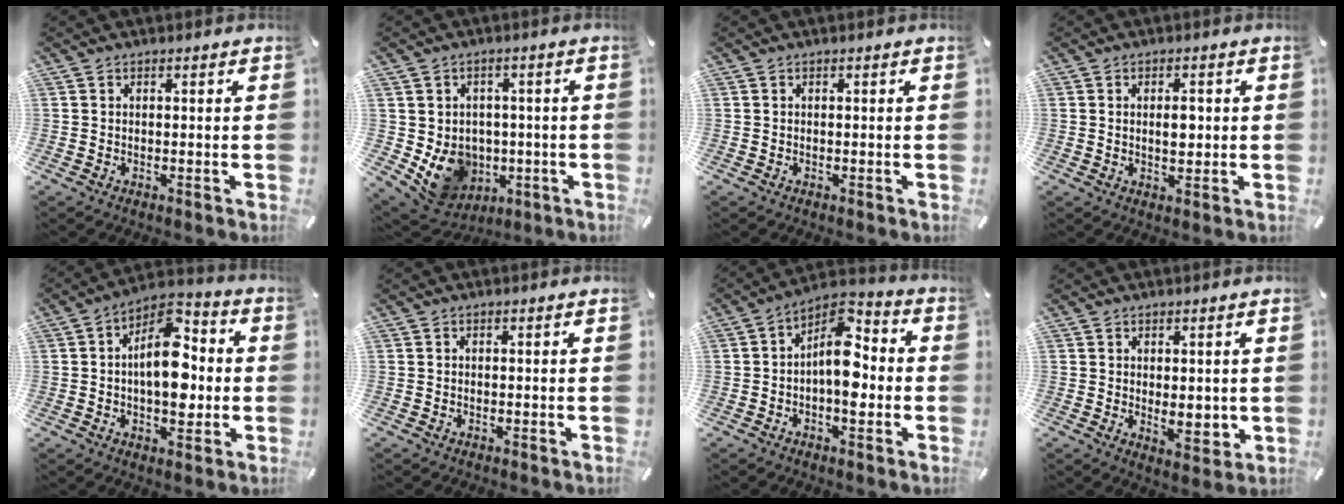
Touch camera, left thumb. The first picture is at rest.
{"total": 10.3, "force": [-1.4, 9.3, 4.0], "torque": [-0.081, -0.009, -0.017]}
{"total": 0.0}
{"total": 4.4, "force": [0.3, 2.4, 3.7], "torque": [-0.050, -0.004, -0.001]}
{"total": 14.3, "force": [0.4, 8.3, 11.7], "torque": [-0.176, -0.014, 0.006]}
{"total": 0.0}
{"total": 10.4, "force": [-0.2, 5.9, 8.5], "torque": [-0.130, -0.018, -0.005]}
{"total": 4.3, "force": [0.8, 2.6, 3.3], "torque": [-0.037, -0.004, 0.014]}